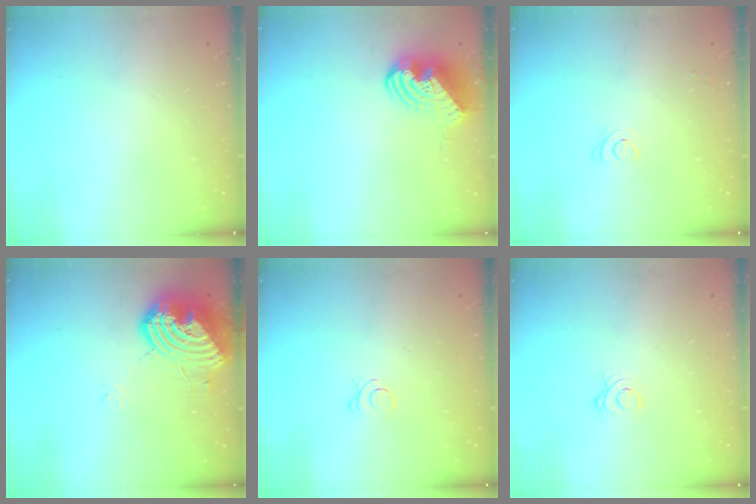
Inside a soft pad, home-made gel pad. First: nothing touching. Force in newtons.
{"total": 11.2, "press": 11.1, "slide": 1.9}
{"total": 3.6, "press": 3.6, "slide": 0.6}
{"total": 15.1, "press": 15.0, "slide": 1.7}
{"total": 3.5, "press": 3.5, "slide": 0.5}
{"total": 2.6, "press": 2.6, "slide": 0.3}